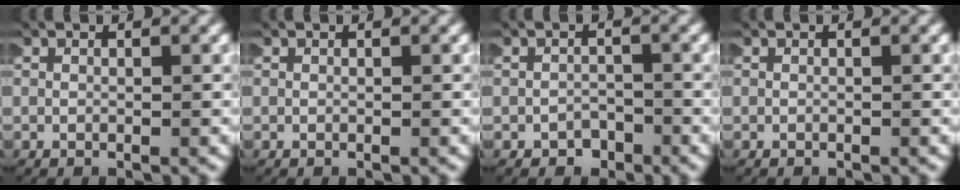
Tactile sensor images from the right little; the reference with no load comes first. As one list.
[{"total": 0.0}, {"total": 1.8, "force": [-1.5, 0.8, -0.5], "torque": [0.007, -0.005, -0.027]}, {"total": 0.0}]